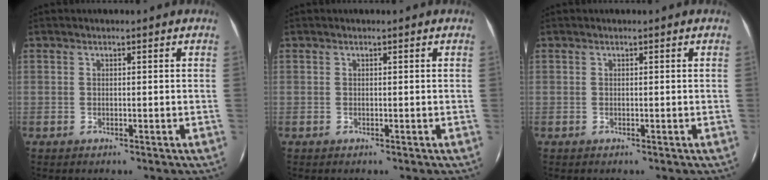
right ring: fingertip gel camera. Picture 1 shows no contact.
{"total": 0.0}
{"total": 0.0}